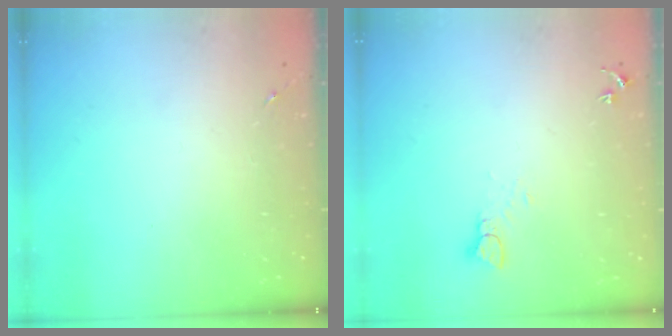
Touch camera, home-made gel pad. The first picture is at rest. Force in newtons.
{"total": 3.7, "press": 3.7, "slide": 0.1}